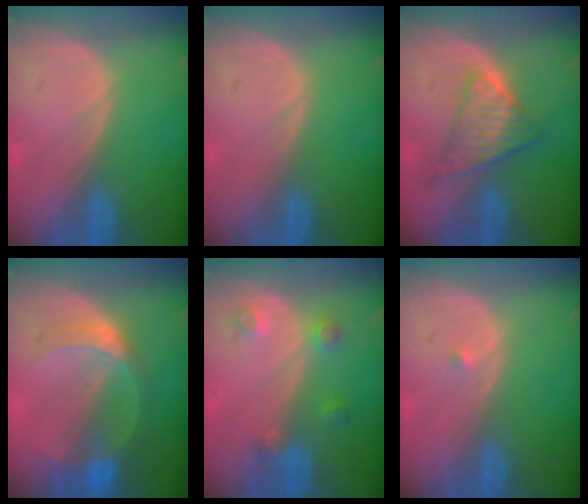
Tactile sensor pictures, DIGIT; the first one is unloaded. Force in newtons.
{"total": 0.0}
{"total": 6.5, "press": 5.8, "slide": 2.9}
{"total": 6.8, "press": 6.0, "slide": 3.2}
{"total": 3.5, "press": 3.3, "slide": 1.3}
{"total": 0.5, "press": 0.4, "slide": 0.3}